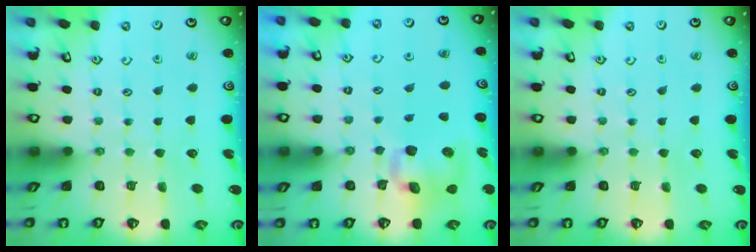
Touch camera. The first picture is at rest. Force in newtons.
{"total": 10.5, "press": 10.4, "slide": 1.8}
{"total": 0.0}